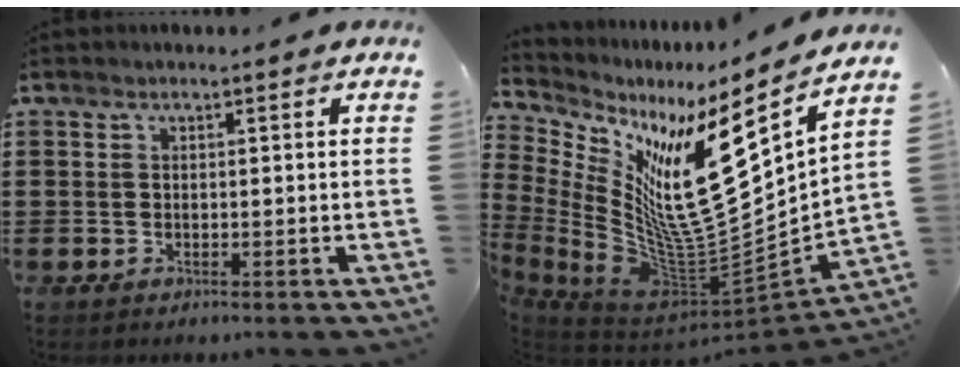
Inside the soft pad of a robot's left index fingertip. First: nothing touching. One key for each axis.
{"total": 13.9, "fx": 4.3, "fy": 4.1, "fz": 12.5, "tx": -0.212, "ty": -0.066, "tz": 0.061}